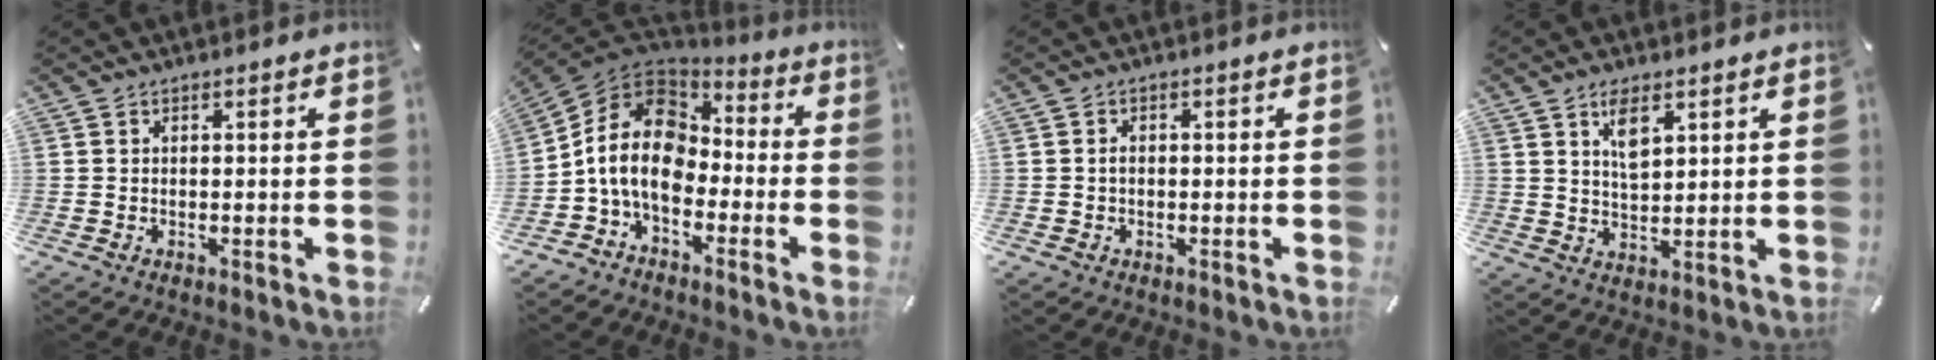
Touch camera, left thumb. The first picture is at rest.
{"total": 14.3, "force": [-3.1, 10.6, 9.1], "torque": [-0.204, 0.028, -0.063]}
{"total": 1.5, "force": [-0.2, 1.1, 1.0], "torque": [-0.020, 0.003, -0.006]}
{"total": 5.6, "force": [3.0, 2.5, 4.0], "torque": [-0.071, -0.006, 0.051]}